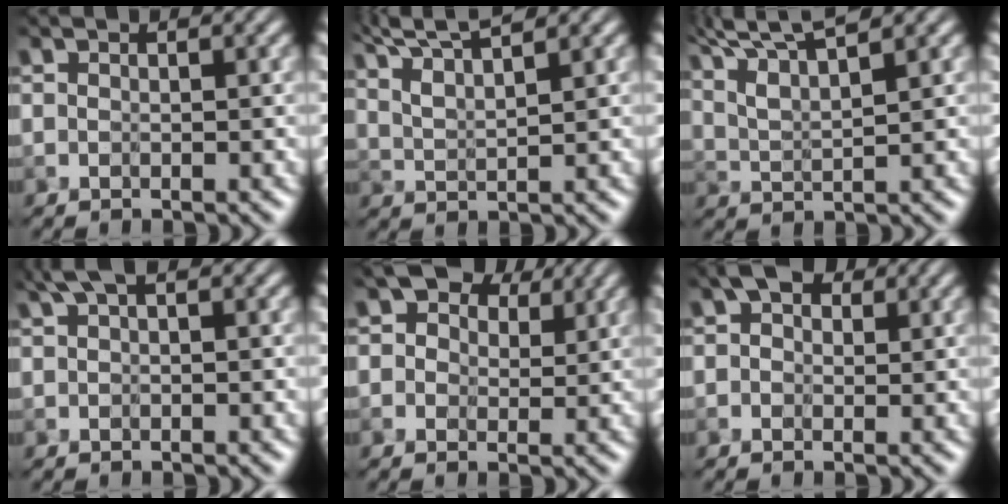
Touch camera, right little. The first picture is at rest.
{"total": 6.9, "force": [5.5, 1.5, 4.0], "torque": [-0.057, 0.023, 0.067]}
{"total": 7.9, "force": [5.9, 1.8, 4.9], "torque": [-0.080, 0.028, 0.072]}
{"total": 1.9, "force": [1.2, 0.5, 1.4], "torque": [-0.026, 0.005, 0.024]}
{"total": 4.9, "force": [2.8, 3.2, 2.4], "torque": [-0.036, 0.001, 0.029]}
{"total": 2.6, "force": [1.2, 1.6, 1.6], "torque": [-0.023, 0.004, 0.010]}